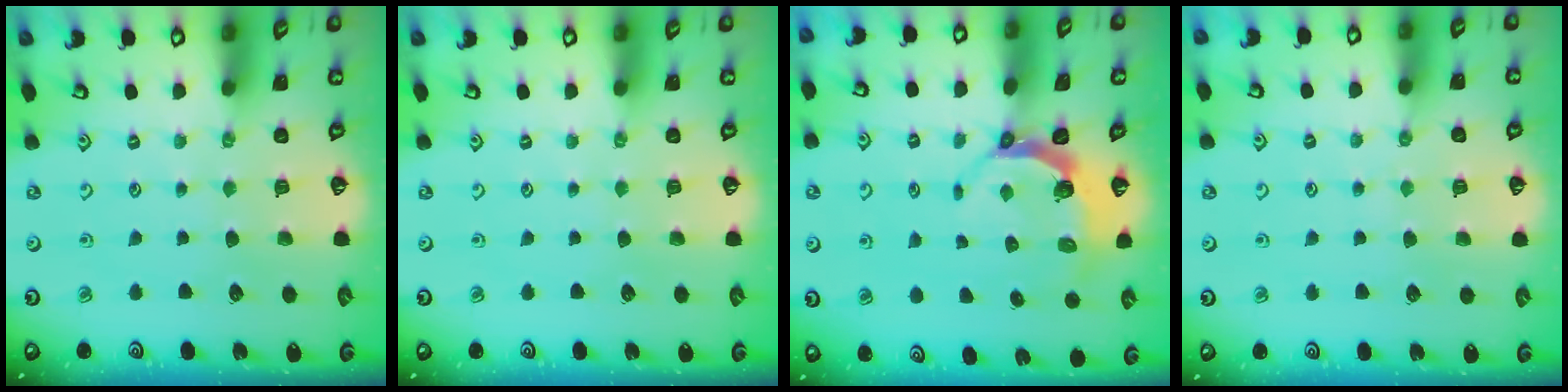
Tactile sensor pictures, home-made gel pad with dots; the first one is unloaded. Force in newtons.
{"total": 0.0}
{"total": 5.2, "press": 3.8, "slide": 3.5}
{"total": 3.7, "press": 3.7, "slide": 0.5}